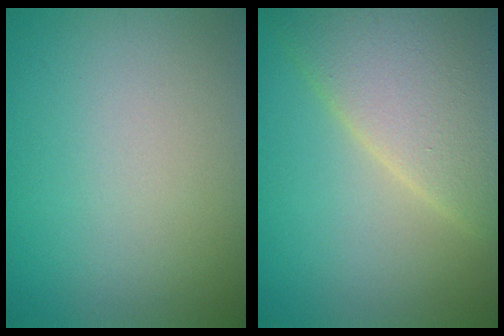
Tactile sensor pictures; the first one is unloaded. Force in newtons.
{"total": 7.4, "press": 7.3, "slide": 0.5}